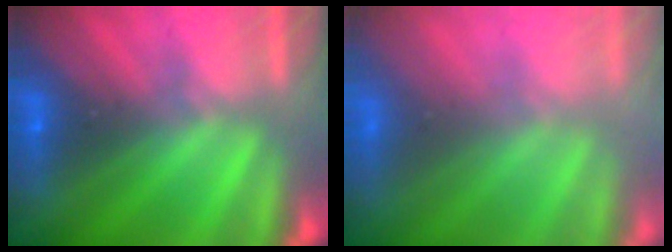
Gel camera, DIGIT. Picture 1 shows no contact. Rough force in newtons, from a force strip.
{"total": 7.5}